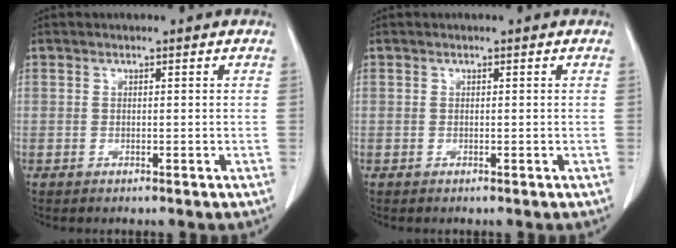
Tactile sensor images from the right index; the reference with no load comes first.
{"total": 0.0}